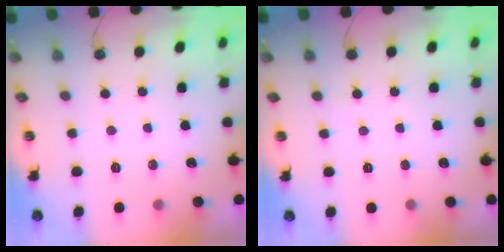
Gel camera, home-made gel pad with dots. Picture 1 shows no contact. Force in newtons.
{"total": 2.5, "press": 2.5, "slide": 0.3}